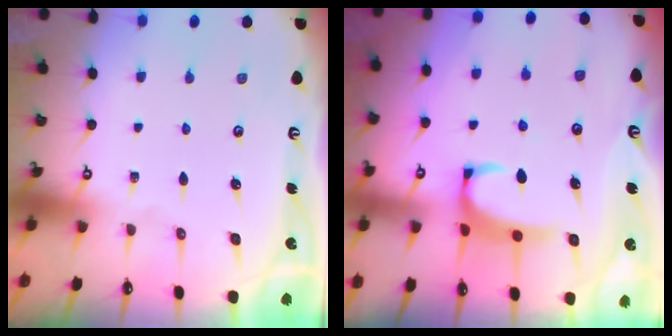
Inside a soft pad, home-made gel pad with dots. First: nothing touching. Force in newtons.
{"total": 2.5, "press": 2.4, "slide": 0.8}